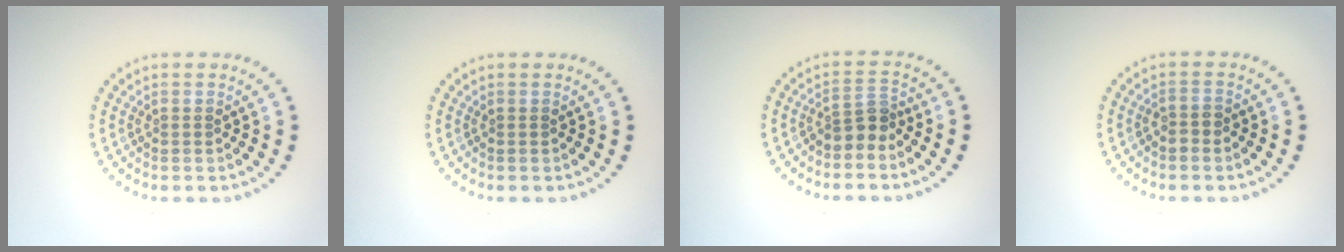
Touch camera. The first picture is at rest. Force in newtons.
{"total": 0.0}
{"total": 2.3, "press": 1.8, "slide": 1.5}
{"total": 1.1, "press": 1.0, "slide": 0.4}